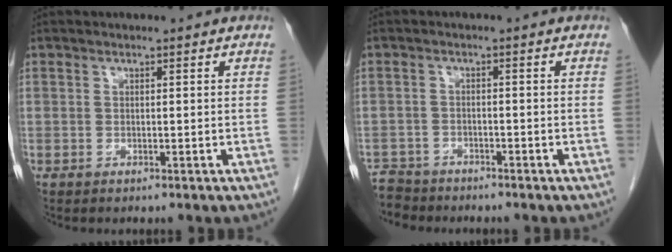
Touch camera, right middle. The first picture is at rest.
{"total": 4.3, "force": [-4.0, 1.4, -0.9], "torque": [0.018, -0.008, -0.078]}